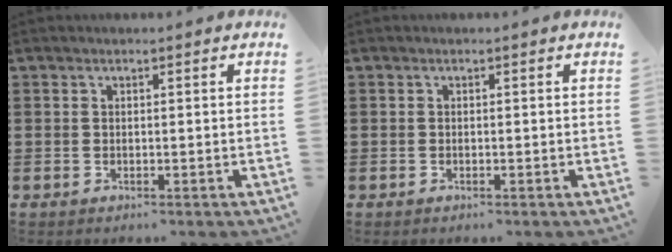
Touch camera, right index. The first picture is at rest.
{"total": 0.0}